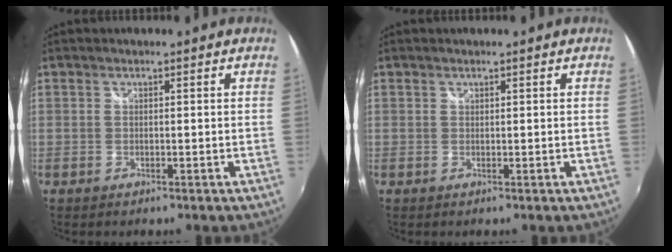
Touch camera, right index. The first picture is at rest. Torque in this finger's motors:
{"motor_torque": [-0.14, -0.09, -0.02, 0.00]}